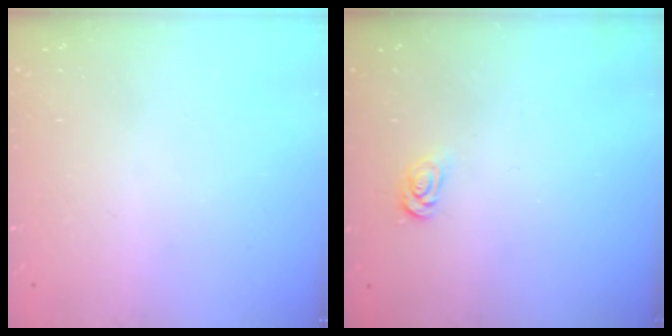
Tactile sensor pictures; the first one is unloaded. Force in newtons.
{"total": 2.6, "press": 2.6, "slide": 0.4}